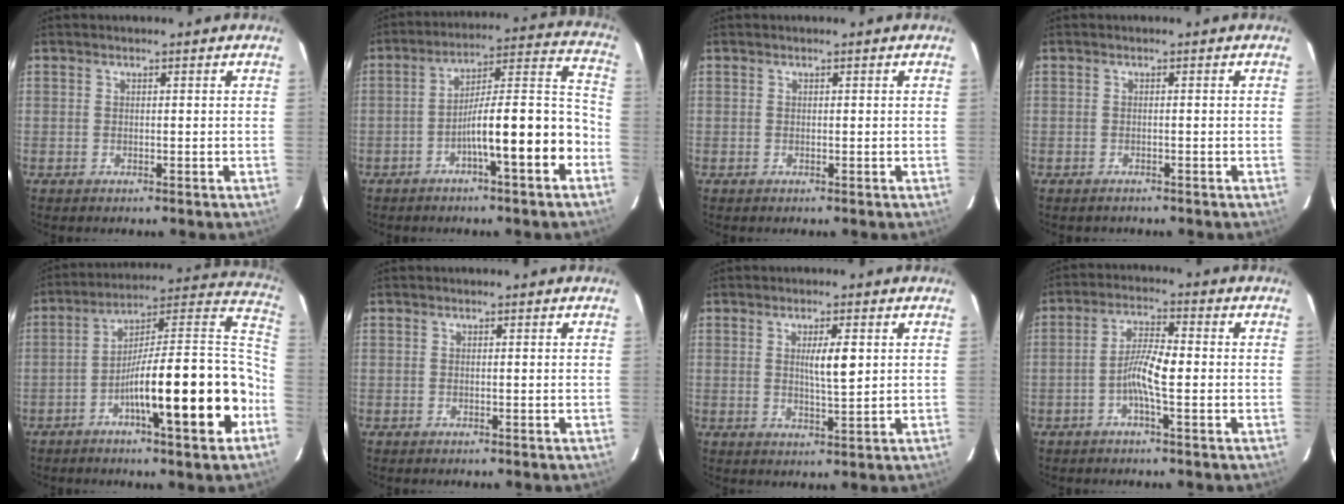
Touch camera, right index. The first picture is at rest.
{"total": 13.7, "force": [-5.3, 1.1, 12.6], "torque": [-0.187, 0.028, -0.081]}
{"total": 0.0}
{"total": 1.0, "force": [-0.9, 0.3, 0.2], "torque": [-0.007, -0.002, -0.011]}
{"total": 20.7, "force": [-7.4, 1.7, 19.3], "torque": [-0.253, 0.016, -0.114]}
{"total": 0.0}
{"total": 4.3, "force": [1.0, 0.5, 4.2], "torque": [-0.069, -0.005, 0.017]}
{"total": 5.8, "force": [-1.5, 0.6, 5.6], "torque": [-0.112, 0.008, -0.030]}